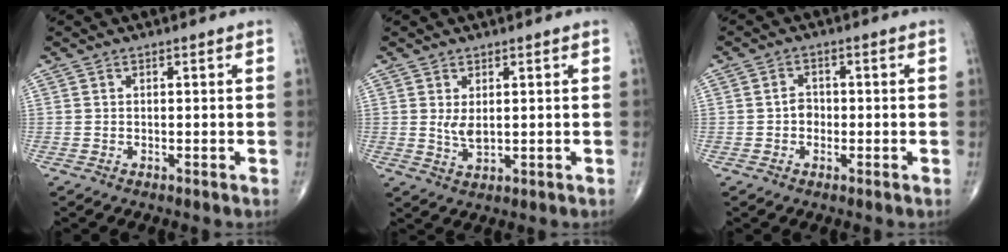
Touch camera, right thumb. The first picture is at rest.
{"total": 3.0, "force": [0.6, 1.4, 2.6], "torque": [-0.048, -0.012, 0.019]}
{"total": 2.5, "force": [-0.5, 2.1, 1.3], "torque": [-0.008, 0.008, -0.013]}